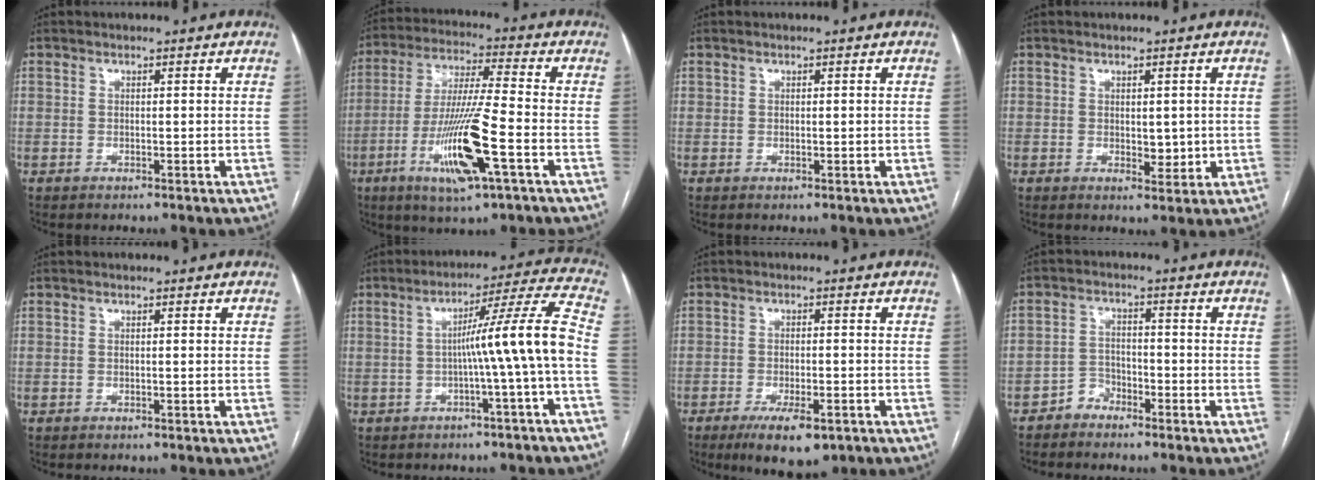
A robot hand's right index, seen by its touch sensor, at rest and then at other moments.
{"total": 14.5, "force": [-5.2, 0.6, 13.5], "torque": [-0.271, -0.019, -0.095]}
{"total": 0.5, "force": [0.2, 0.3, 0.4], "torque": [-0.009, -0.001, 0.004]}
{"total": 3.0, "force": [0.0, 1.7, 2.5], "torque": [-0.031, -0.006, 0.006]}
{"total": 0.0}
{"total": 10.4, "force": [-1.9, -2.1, 10.0], "torque": [-0.142, 0.022, -0.025]}
{"total": 8.1, "force": [-4.9, 2.4, 6.0], "torque": [-0.096, -0.013, -0.072]}
{"total": 3.1, "force": [-2.5, 1.9, 0.3], "torque": [0.000, 0.010, -0.047]}